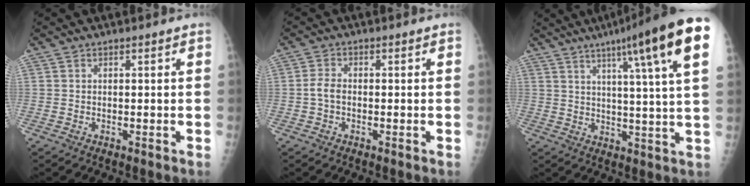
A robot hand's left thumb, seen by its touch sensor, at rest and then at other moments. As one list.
[{"total": 2.7, "force": [-0.5, 1.8, 2.0], "torque": [-0.037, 0.007, -0.014]}, {"total": 19.5, "force": [10.0, 1.2, 16.7], "torque": [-0.234, -0.019, 0.123]}]